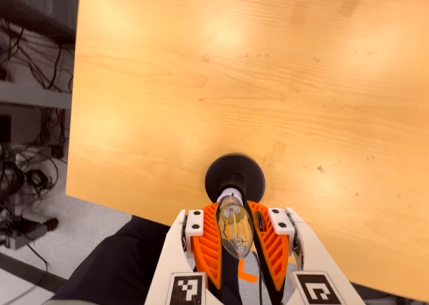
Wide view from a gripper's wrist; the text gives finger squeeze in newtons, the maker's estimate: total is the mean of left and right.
{"total": 18.1, "left": 17.5, "right": 18.6}